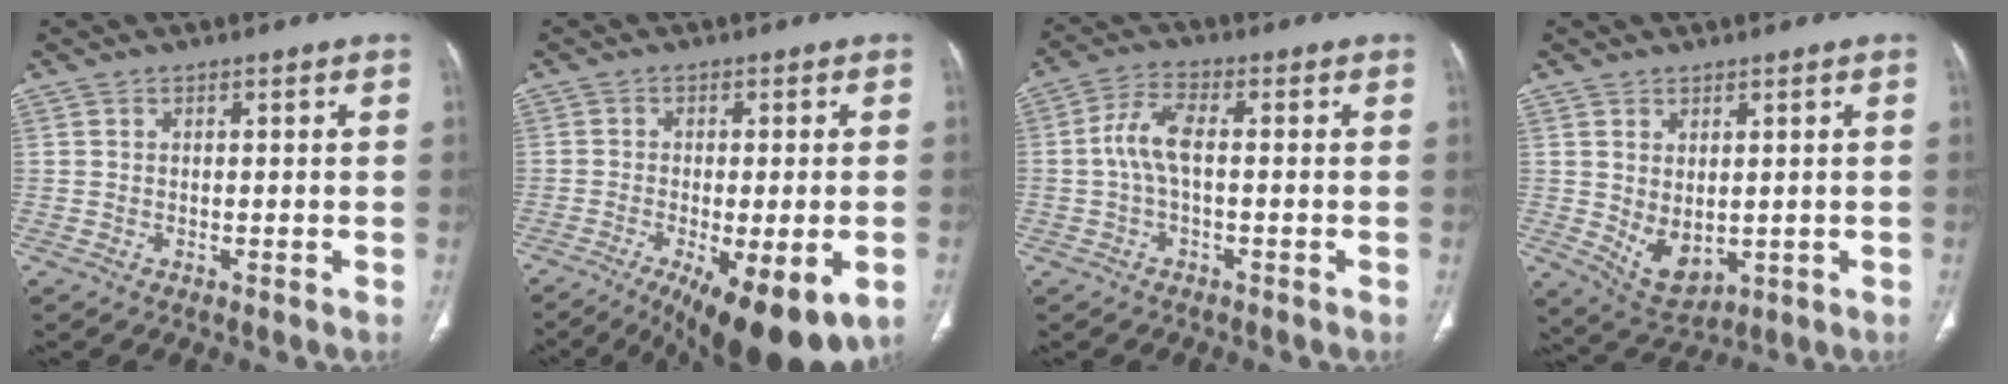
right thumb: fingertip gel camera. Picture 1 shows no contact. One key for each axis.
{"total": 16.0, "fx": -7.5, "fy": 5.3, "fz": 13.1, "tx": -0.175, "ty": -0.014, "tz": -0.104}
{"total": 5.9, "fx": -0.3, "fy": 2.4, "fz": 5.4, "tx": -0.118, "ty": 0.019, "tz": -0.013}
{"total": 6.9, "fx": -0.1, "fy": 4.3, "fz": 5.4, "tx": -0.079, "ty": -0.011, "tz": 0.023}